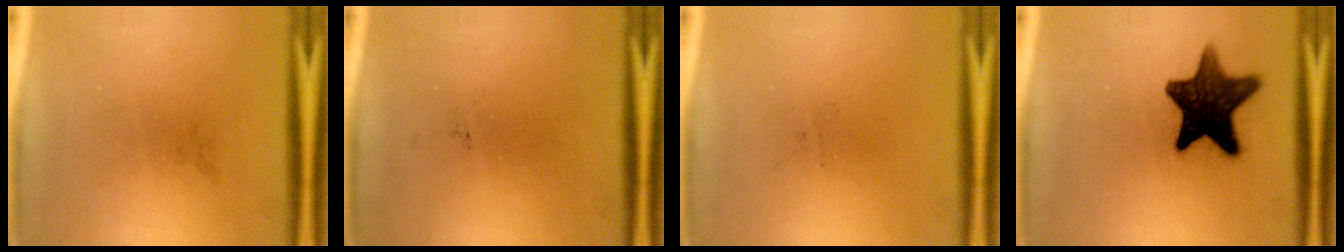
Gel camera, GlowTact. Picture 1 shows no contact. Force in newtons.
{"total": 0.0}
{"total": 0.0}
{"total": 13.2}